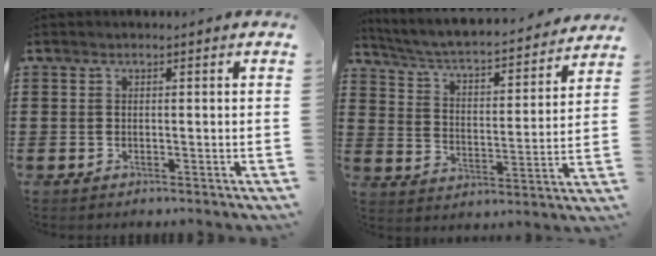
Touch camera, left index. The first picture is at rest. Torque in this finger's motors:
{"motor_torque": [1.07, -1.07, 0.66, 0.10]}